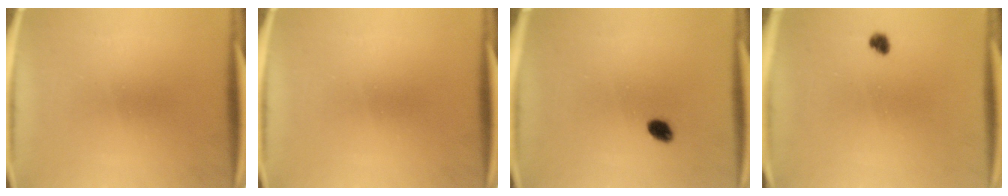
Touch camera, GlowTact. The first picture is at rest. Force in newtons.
{"total": 0.0}
{"total": 2.4}
{"total": 1.7}